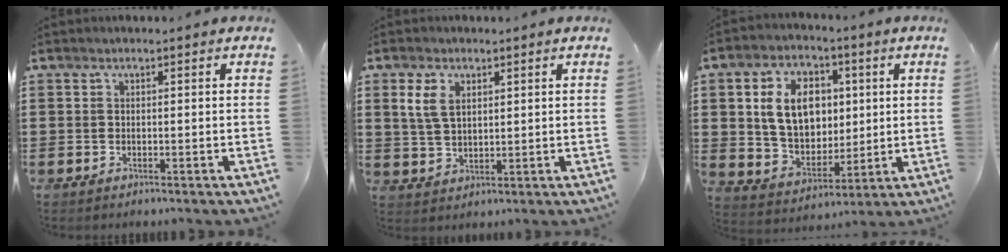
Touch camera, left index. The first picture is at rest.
{"total": 4.4, "force": [1.8, 2.7, 3.0], "torque": [-0.069, 0.010, 0.032]}
{"total": 10.7, "force": [2.3, 7.9, 6.8], "torque": [-0.152, 0.016, 0.041]}